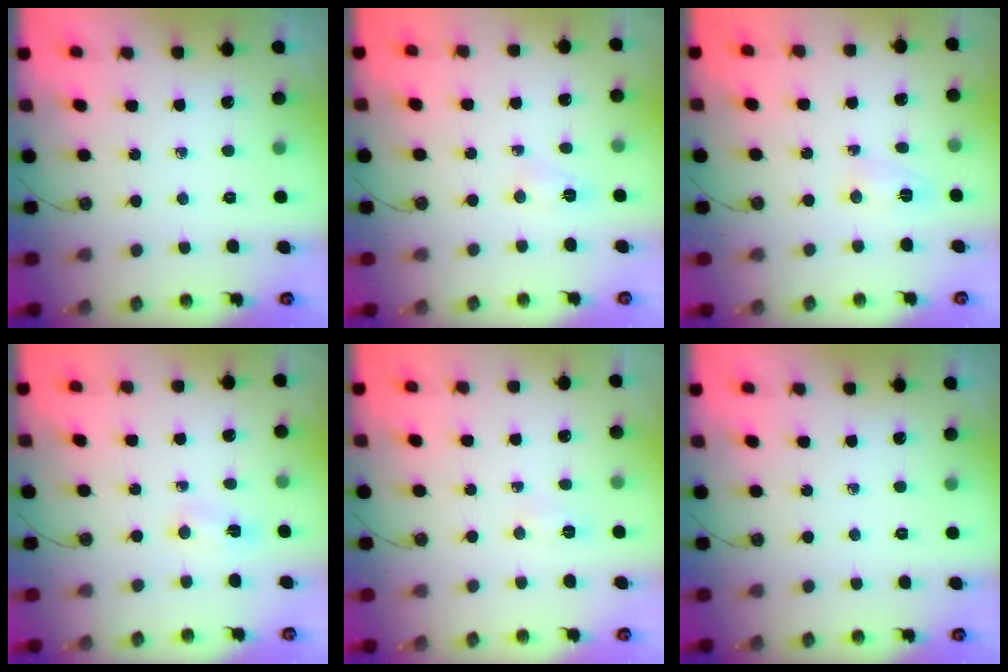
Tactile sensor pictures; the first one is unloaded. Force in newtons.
{"total": 2.7, "press": 2.5, "slide": 1.1}
{"total": 3.6, "press": 3.3, "slide": 1.4}
{"total": 16.8, "press": 4.4, "slide": 16.2}
{"total": 3.1, "press": 2.8, "slide": 1.2}
{"total": 0.0}